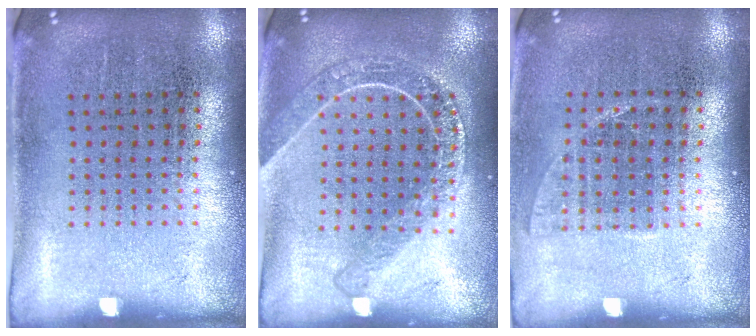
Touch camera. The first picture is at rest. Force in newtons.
{"total": 1.8, "press": 1.6, "slide": 0.8}
{"total": 1.0, "press": 0.8, "slide": 0.6}